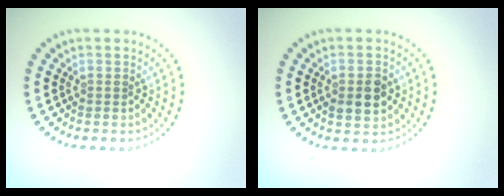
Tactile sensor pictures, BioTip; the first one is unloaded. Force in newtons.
{"total": 3.0, "press": 3.0, "slide": 0.1}